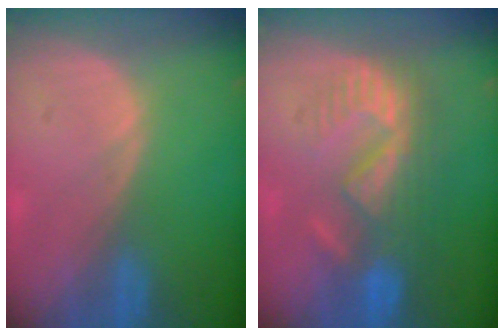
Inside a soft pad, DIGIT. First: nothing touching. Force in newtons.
{"total": 8.7, "press": 8.1, "slide": 3.0}